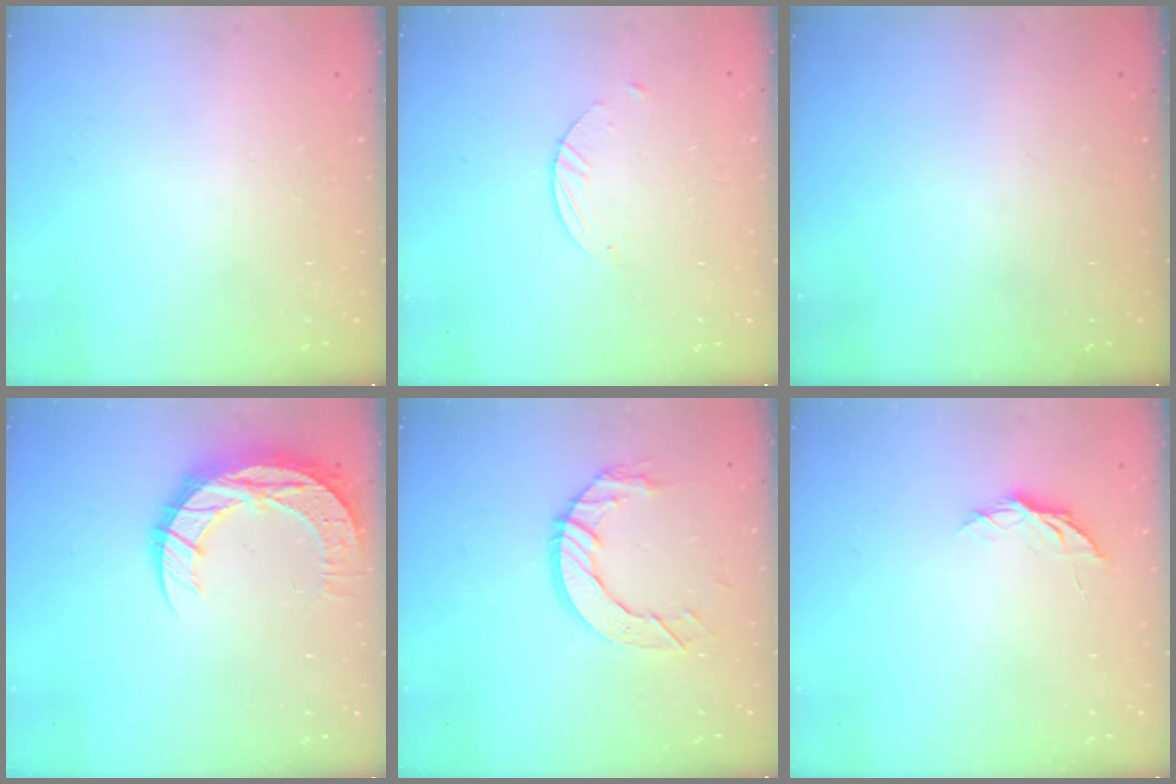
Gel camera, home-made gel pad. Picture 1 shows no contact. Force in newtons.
{"total": 2.1, "press": 2.1, "slide": 0.2}
{"total": 0.0}
{"total": 12.2, "press": 12.2, "slide": 0.9}
{"total": 9.1, "press": 9.1, "slide": 0.5}
{"total": 5.1, "press": 5.1, "slide": 0.4}